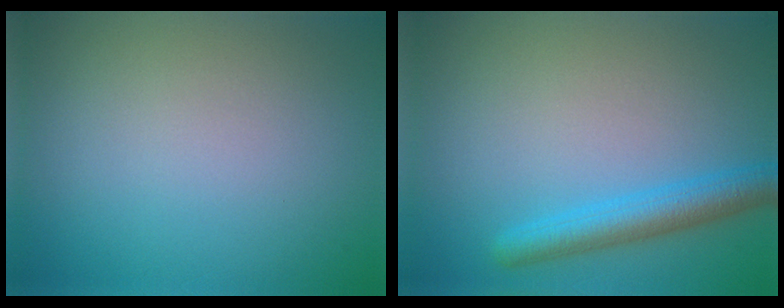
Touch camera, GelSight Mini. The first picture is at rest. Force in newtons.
{"total": 3.7, "press": 3.7, "slide": 0.2}